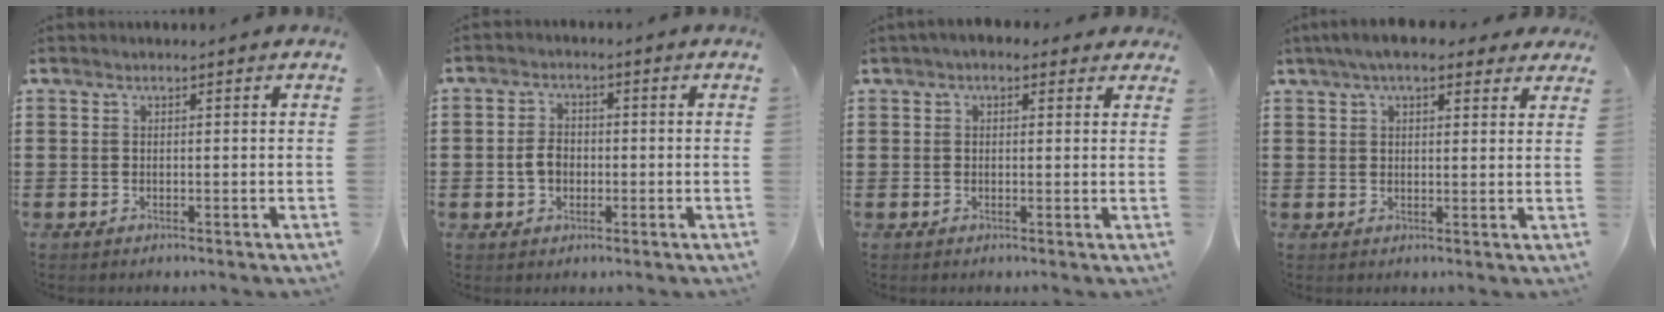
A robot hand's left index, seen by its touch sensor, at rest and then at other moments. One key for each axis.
{"total": 3.4, "fx": -0.7, "fy": 2.5, "fz": 2.2, "tx": -0.054, "ty": 0.003, "tz": -0.018}
{"total": 2.0, "fx": 1.1, "fy": 1.2, "fz": 1.1, "tx": -0.026, "ty": 0.010, "tz": 0.018}
{"total": 5.9, "fx": 4.5, "fy": 1.5, "fz": 3.5, "tx": -0.080, "ty": 0.003, "tz": 0.082}